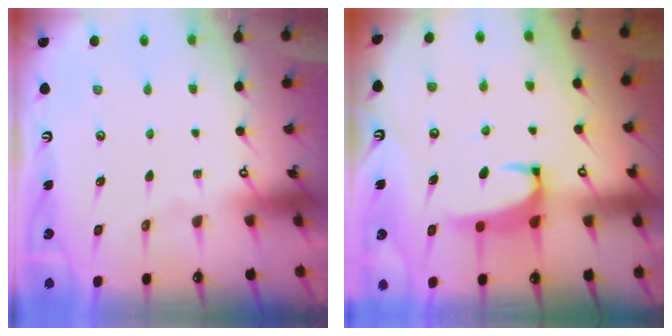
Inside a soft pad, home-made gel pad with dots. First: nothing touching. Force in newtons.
{"total": 2.0, "press": 2.0, "slide": 0.3}